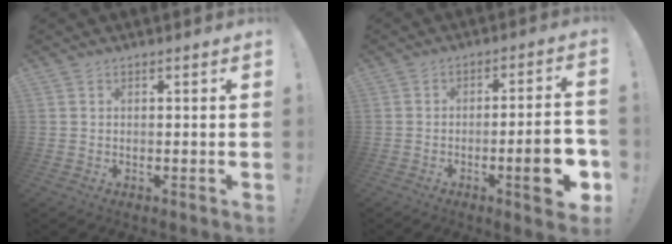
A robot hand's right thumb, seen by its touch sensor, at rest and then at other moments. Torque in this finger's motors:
{"motor_torque": [1.66, 1.86, 1.00, -0.99, 0.29]}